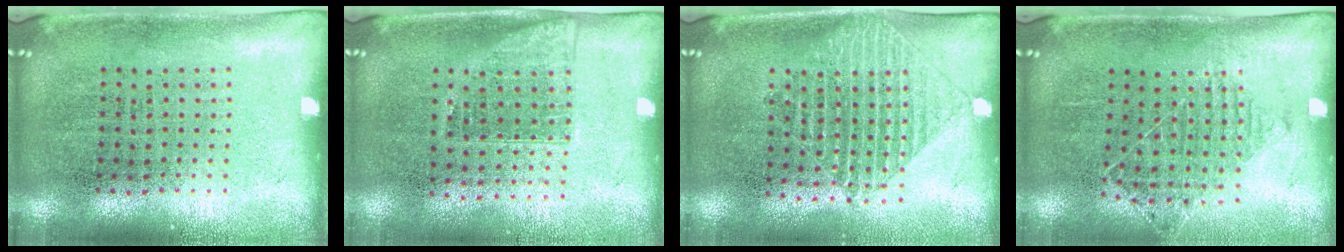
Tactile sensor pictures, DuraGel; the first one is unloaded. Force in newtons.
{"total": 1.2, "press": 1.0, "slide": 0.7}
{"total": 1.4, "press": 1.3, "slide": 0.7}
{"total": 1.0, "press": 1.0, "slide": 0.2}